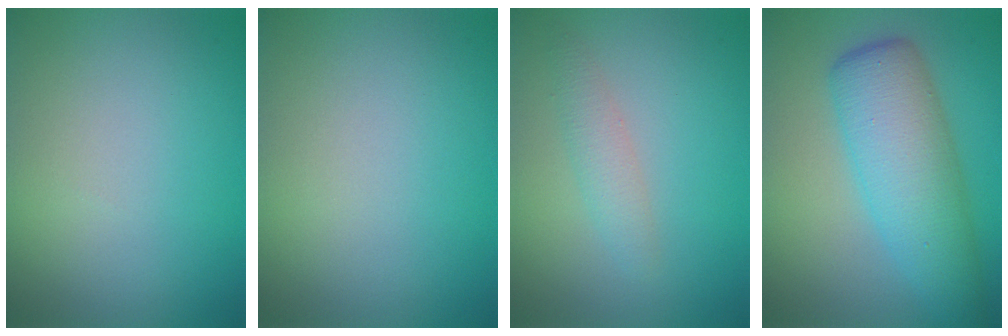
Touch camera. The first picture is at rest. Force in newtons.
{"total": 0.0}
{"total": 1.7, "press": 1.7, "slide": 0.1}
{"total": 6.9, "press": 6.9, "slide": 0.1}